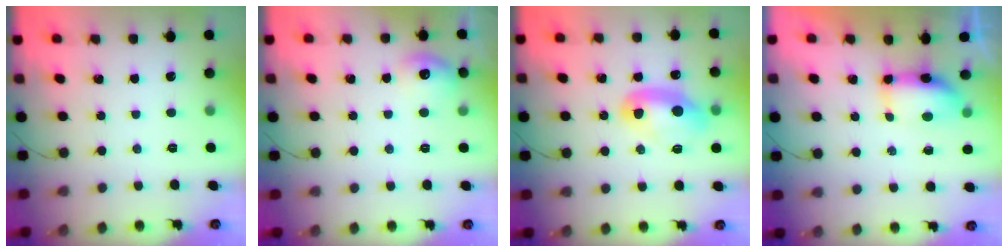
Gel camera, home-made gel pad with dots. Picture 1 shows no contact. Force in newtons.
{"total": 9.1, "press": 9.0, "slide": 1.5}
{"total": 10.4, "press": 10.4, "slide": 1.0}
{"total": 6.7, "press": 6.7, "slide": 0.4}